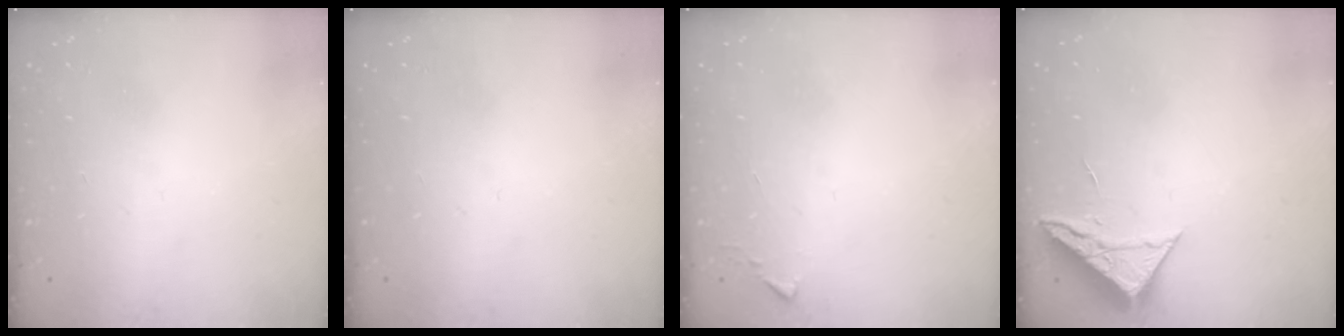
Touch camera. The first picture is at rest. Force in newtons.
{"total": 0.0}
{"total": 1.1, "press": 1.1, "slide": 0.1}
{"total": 6.9, "press": 6.9, "slide": 0.3}